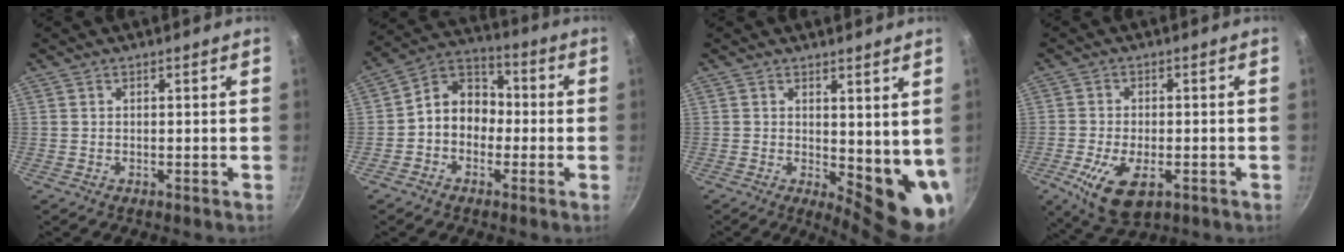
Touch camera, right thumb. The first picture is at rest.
{"total": 9.6, "force": [-1.4, 7.7, 5.5], "torque": [-0.049, 0.041, -0.045]}
{"total": 9.2, "force": [1.5, 4.1, 8.1], "torque": [-0.087, -0.027, 0.028]}
{"total": 8.9, "force": [-3.2, 4.6, 7.0], "torque": [-0.129, -0.007, -0.050]}